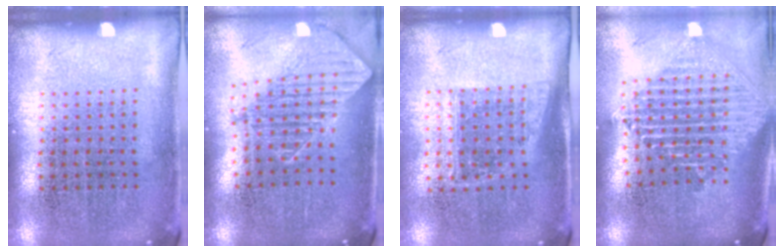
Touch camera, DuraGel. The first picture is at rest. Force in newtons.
{"total": 1.8, "press": 1.4, "slide": 1.0}
{"total": 1.0, "press": 0.8, "slide": 0.6}
{"total": 2.4, "press": 1.9, "slide": 1.5}